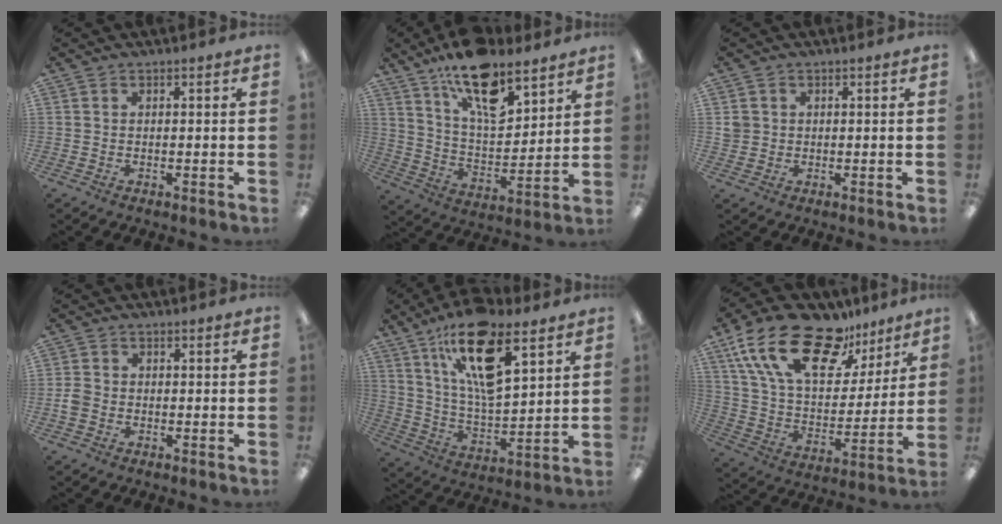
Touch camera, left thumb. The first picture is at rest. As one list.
[{"total": 17.5, "force": [11.9, 7.4, 10.5], "torque": [-0.175, -0.061, 0.205]}, {"total": 2.5, "force": [0.5, 2.5, 0.2], "torque": [-0.001, 0.001, 0.006]}, {"total": 2.7, "force": [-0.8, 2.3, 1.3], "torque": [-0.019, 0.006, -0.015]}, {"total": 19.2, "force": [11.5, 7.2, 13.6], "torque": [-0.239, -0.054, 0.191]}, {"total": 23.1, "force": [15.2, 11.0, 13.5], "torque": [-0.256, -0.083, 0.271]}]